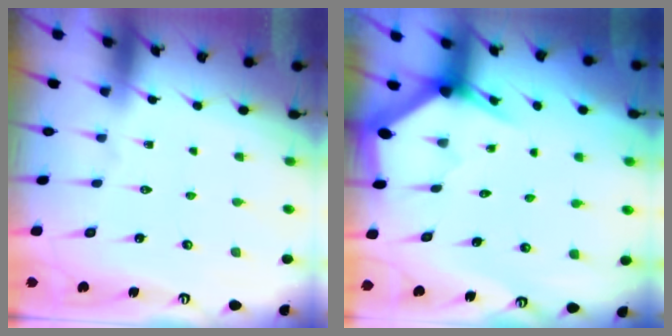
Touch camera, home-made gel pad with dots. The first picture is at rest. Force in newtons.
{"total": 3.0, "press": 3.0, "slide": 0.0}